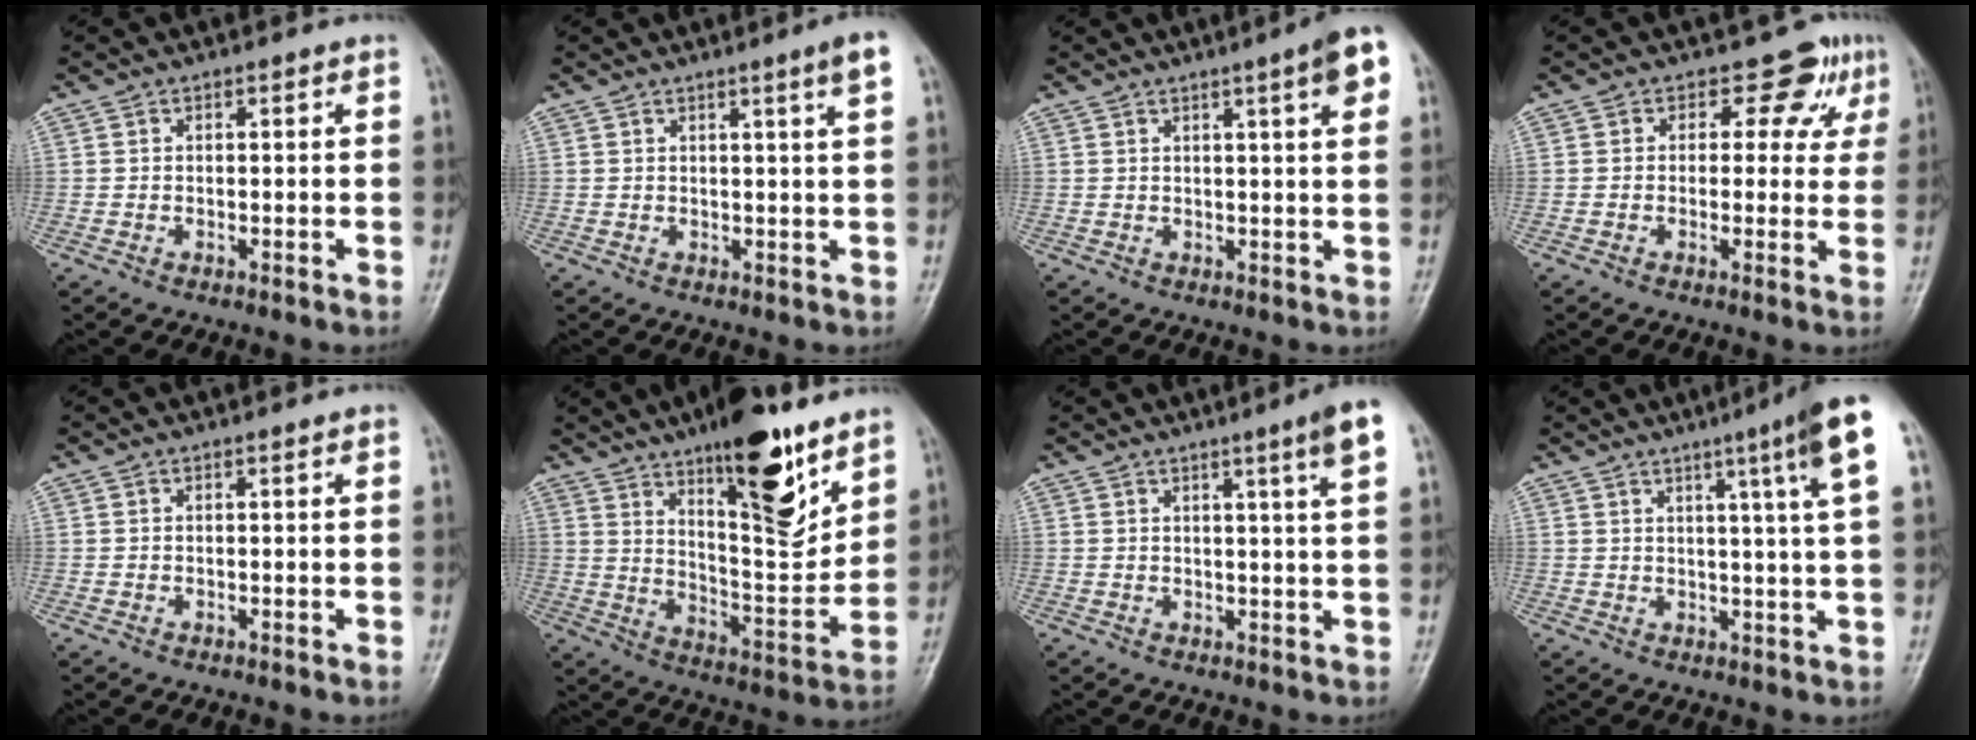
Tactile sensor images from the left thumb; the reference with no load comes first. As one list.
[{"total": 3.5, "force": [1.8, -0.7, 3.0], "torque": [-0.046, -0.012, 0.027]}, {"total": 6.4, "force": [2.9, 0.5, 5.6], "torque": [-0.072, -0.003, 0.035]}, {"total": 6.1, "force": [2.9, 4.5, 3.0], "torque": [0.010, -0.002, 0.025]}, {"total": 0.0}, {"total": 19.4, "force": [11.7, 6.1, 14.2], "torque": [-0.176, -0.075, 0.191]}, {"total": 5.9, "force": [3.0, -0.6, 5.0], "torque": [-0.072, -0.014, 0.041]}, {"total": 10.1, "force": [4.5, -0.6, 9.1], "torque": [-0.128, -0.009, 0.058]}]